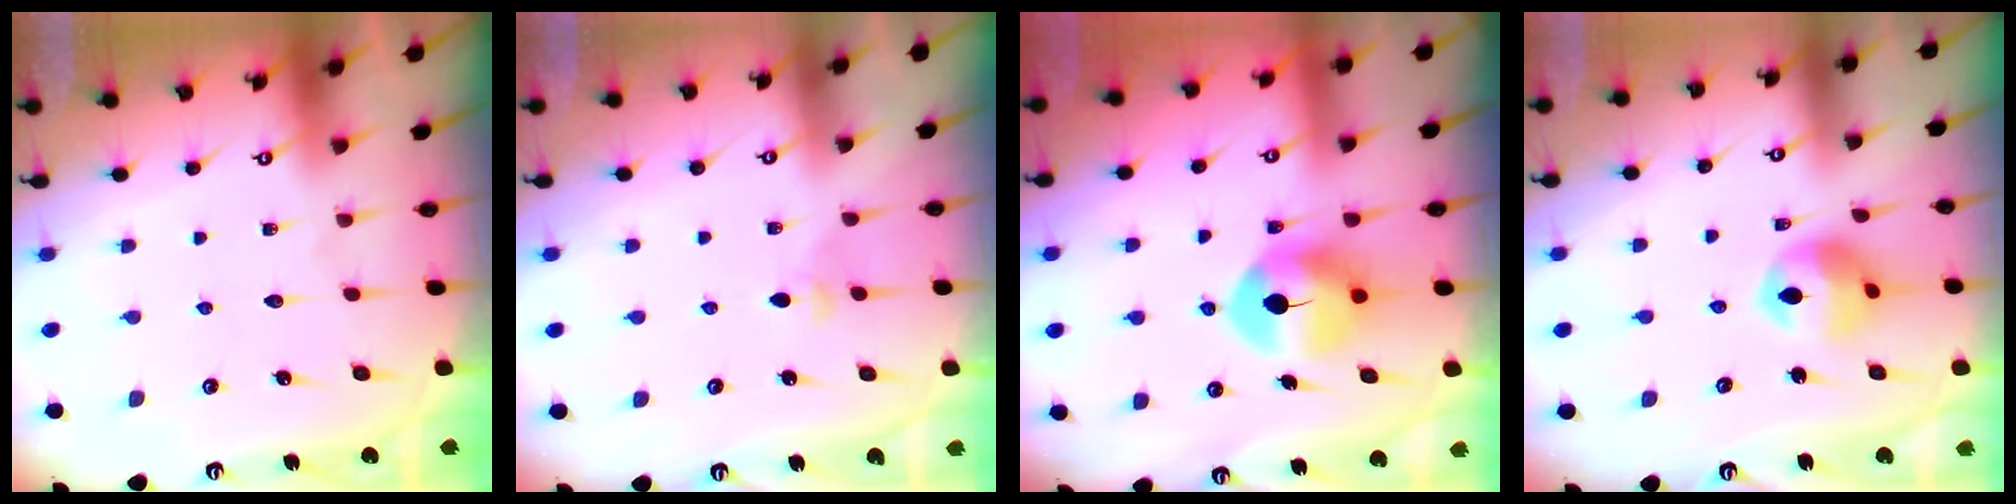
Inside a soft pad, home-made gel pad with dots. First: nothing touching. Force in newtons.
{"total": 2.8, "press": 2.7, "slide": 0.8}
{"total": 8.4, "press": 8.3, "slide": 1.4}
{"total": 11.5, "press": 11.3, "slide": 1.7}